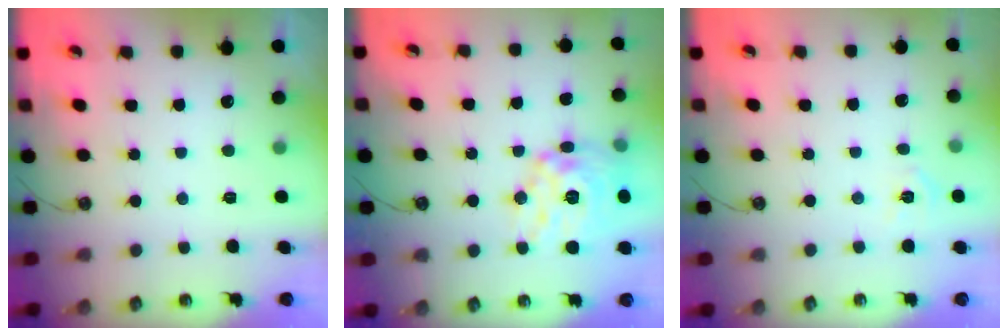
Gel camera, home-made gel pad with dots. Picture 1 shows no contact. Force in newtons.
{"total": 17.3, "press": 17.2, "slide": 1.5}
{"total": 3.2, "press": 3.2, "slide": 0.4}